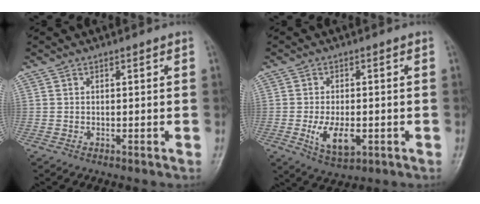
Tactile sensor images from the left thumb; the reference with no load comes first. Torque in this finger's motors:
{"motor_torque": [-0.15, 0.66, 0.81, 0.18, 0.05]}